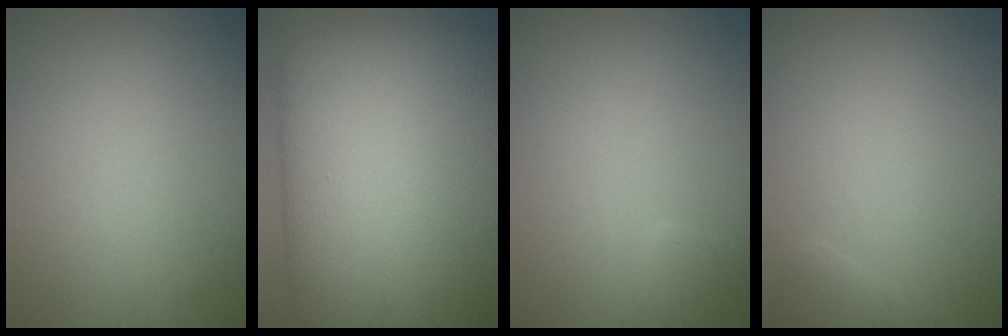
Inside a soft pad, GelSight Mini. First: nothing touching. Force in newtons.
{"total": 22.9, "press": 22.9, "slide": 0.5}
{"total": 1.0, "press": 1.0, "slide": 0.1}
{"total": 0.9, "press": 0.9, "slide": 0.1}